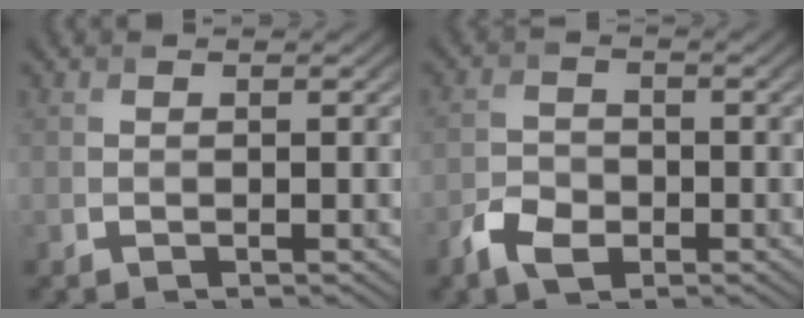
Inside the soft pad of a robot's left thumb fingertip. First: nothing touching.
{"total": 4.1, "force": [-2.3, 2.6, 2.1], "torque": [-0.045, -0.004, -0.053]}